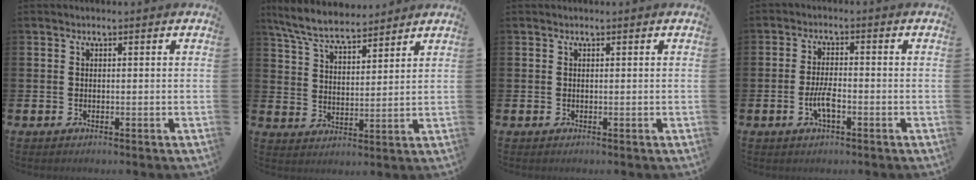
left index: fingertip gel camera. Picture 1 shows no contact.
{"total": 7.0, "force": [6.5, 1.2, 2.1], "torque": [-0.069, -0.028, 0.118]}
{"total": 0.0}
{"total": 3.8, "force": [-1.3, 1.3, 3.3], "torque": [-0.069, 0.005, -0.024]}